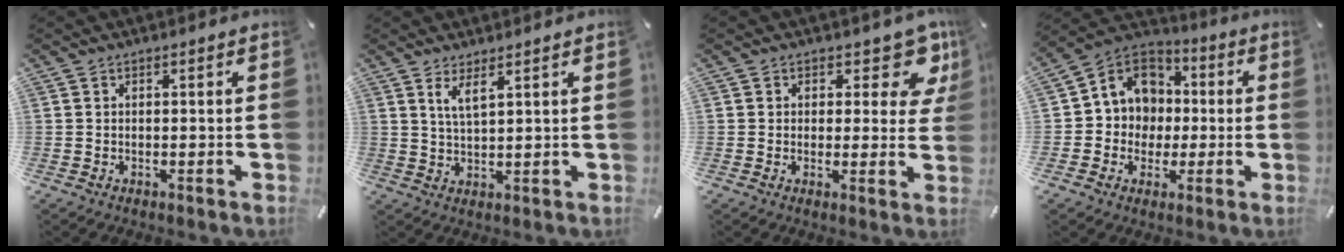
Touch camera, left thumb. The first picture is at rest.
{"total": 3.9, "force": [2.5, 0.8, 2.9], "torque": [-0.063, -0.001, 0.044]}
{"total": 9.6, "force": [5.7, 5.1, 5.8], "torque": [-0.056, -0.037, 0.094]}
{"total": 9.7, "force": [-0.2, 9.6, 1.5], "torque": [-0.043, -0.003, 0.000]}